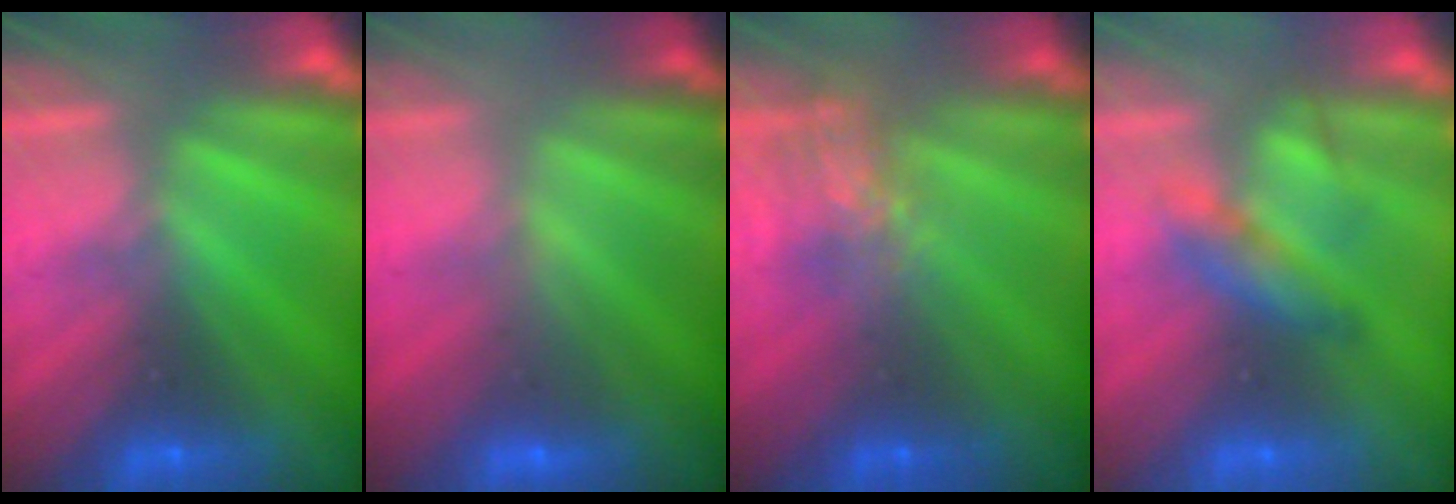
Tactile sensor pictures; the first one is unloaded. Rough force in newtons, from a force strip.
{"total": 2.2}
{"total": 5.3}
{"total": 2.2}